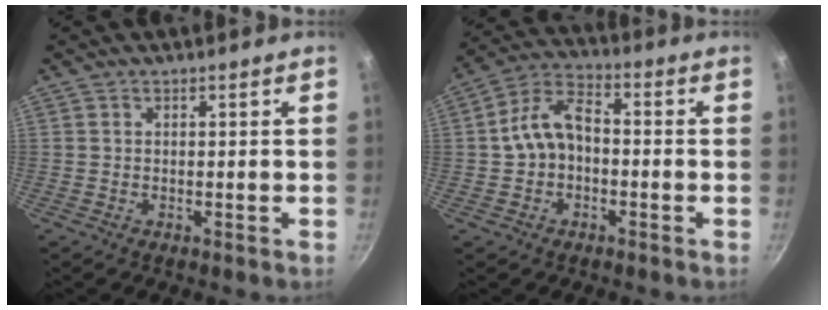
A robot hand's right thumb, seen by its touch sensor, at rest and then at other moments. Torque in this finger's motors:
{"motor_torque": [-0.06, 0.58, 0.06, -0.01, 0.29]}